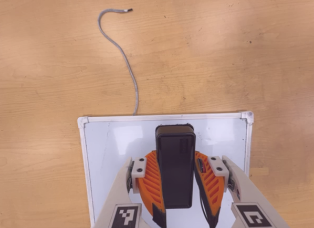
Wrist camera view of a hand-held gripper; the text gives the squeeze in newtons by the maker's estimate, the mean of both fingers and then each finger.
{"total": 6.3, "left": 6.0, "right": 6.7}